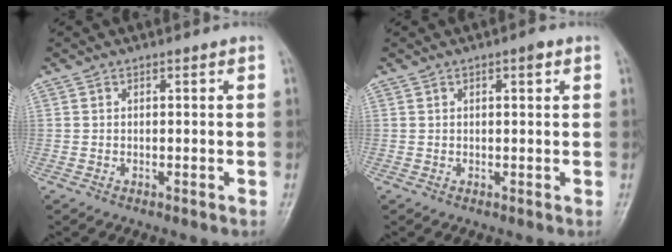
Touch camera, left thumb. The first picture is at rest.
{"total": 1.8, "force": [0.9, 0.6, 1.5], "torque": [-0.019, 0.001, 0.010]}